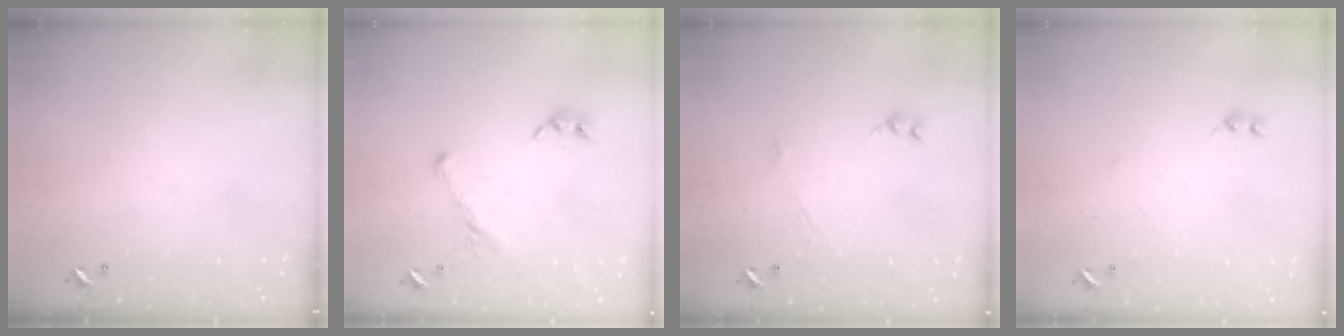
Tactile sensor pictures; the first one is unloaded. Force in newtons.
{"total": 2.0, "press": 2.0, "slide": 0.4}
{"total": 1.9, "press": 1.8, "slide": 0.4}
{"total": 5.4, "press": 5.4, "slide": 0.7}